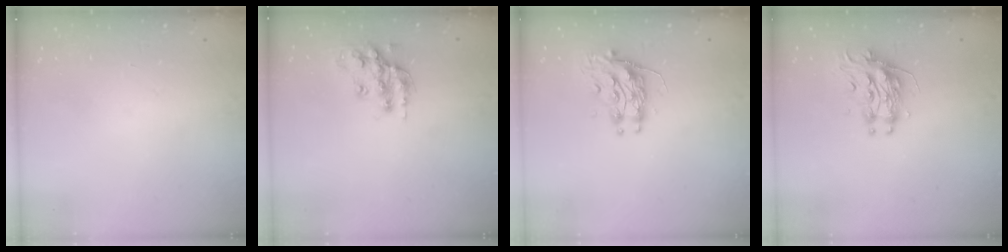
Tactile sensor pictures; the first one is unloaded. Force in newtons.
{"total": 15.0, "press": 15.0, "slide": 1.2}
{"total": 9.6, "press": 9.6, "slide": 0.7}
{"total": 10.1, "press": 10.0, "slide": 0.9}